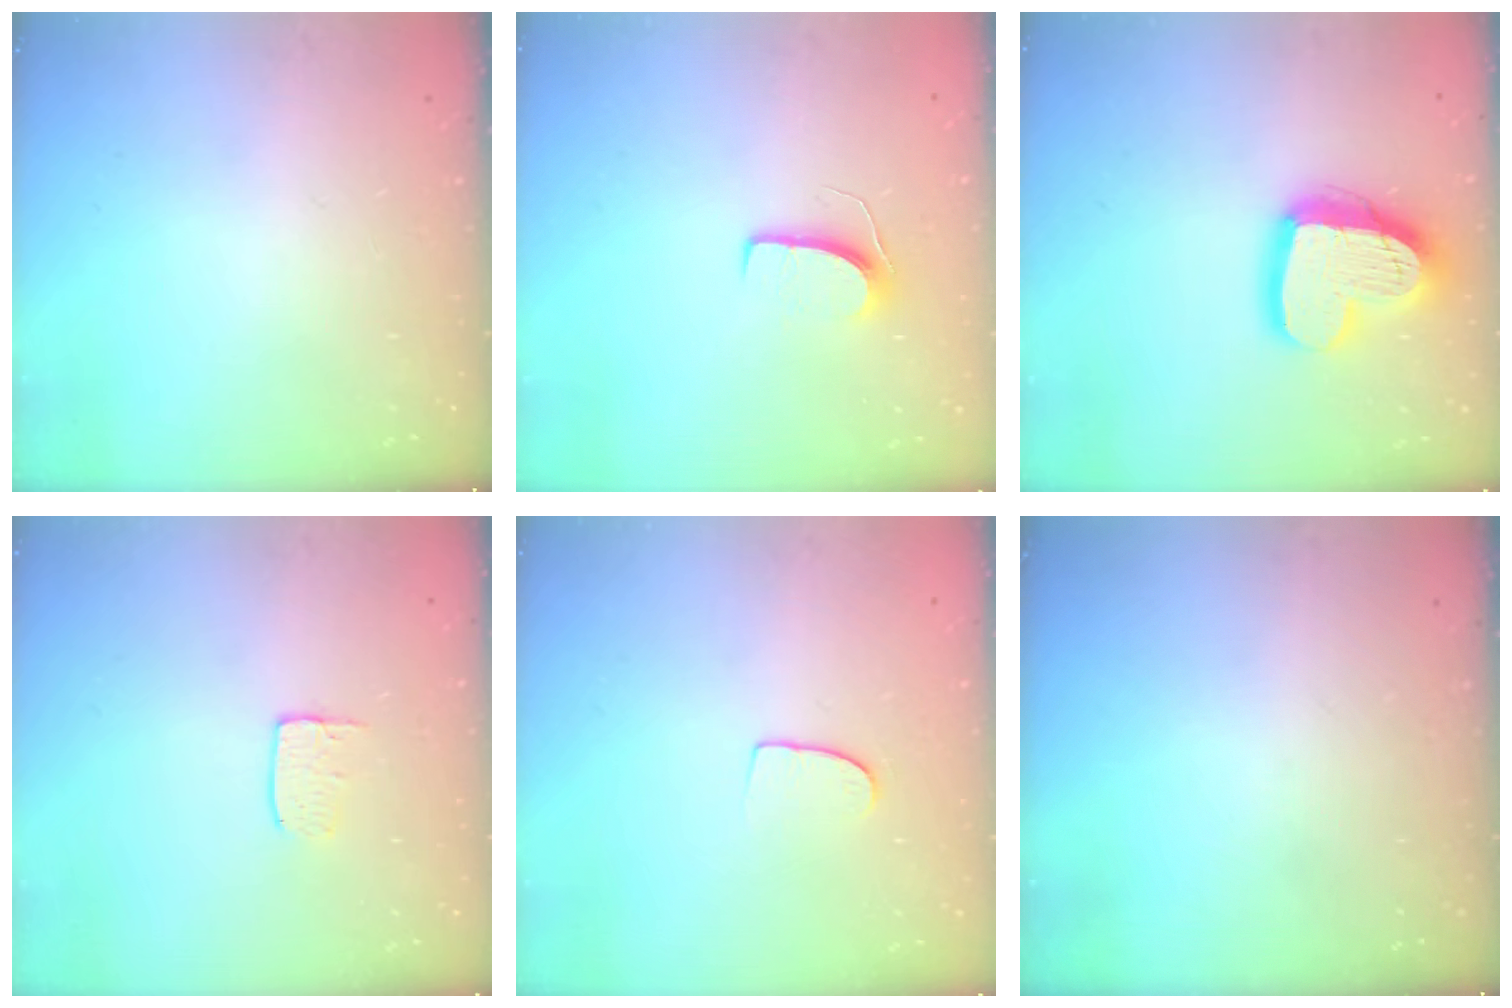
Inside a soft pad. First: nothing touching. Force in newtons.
{"total": 6.5, "press": 6.5, "slide": 0.4}
{"total": 17.4, "press": 17.3, "slide": 1.5}
{"total": 4.3, "press": 4.3, "slide": 0.3}
{"total": 6.8, "press": 6.8, "slide": 0.6}
{"total": 0.0}